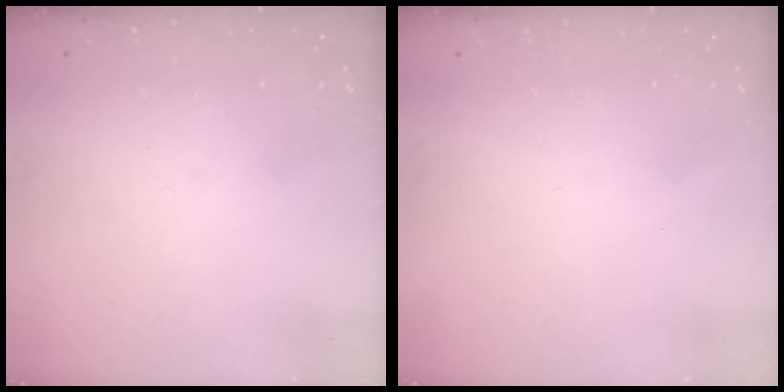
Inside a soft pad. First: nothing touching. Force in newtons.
{"total": 1.5, "press": 1.5, "slide": 0.1}